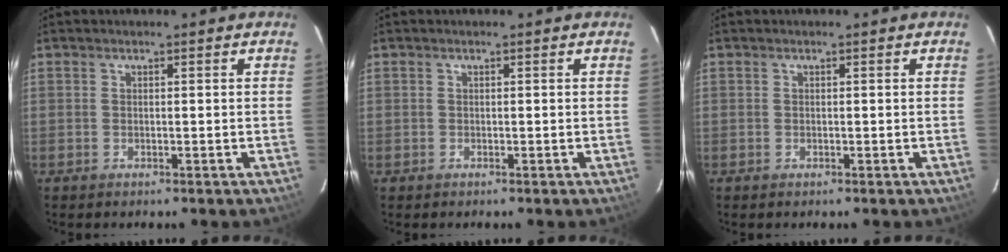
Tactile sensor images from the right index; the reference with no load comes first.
{"total": 0.8, "force": [-0.2, 0.7, -0.1], "torque": [0.000, 0.003, -0.002]}
{"total": 0.0}